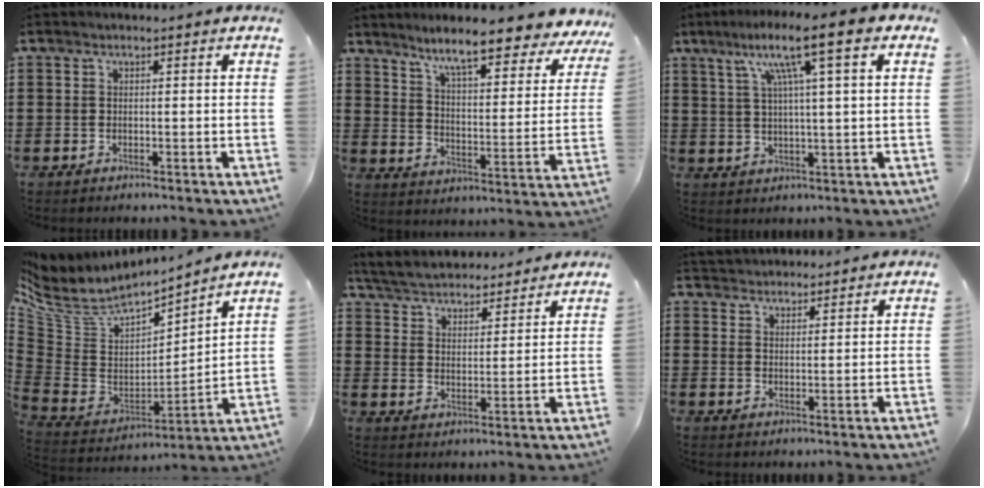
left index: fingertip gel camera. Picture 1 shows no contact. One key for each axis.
{"total": 8.9, "fx": 7.6, "fy": 0.0, "fz": 4.7, "tx": -0.103, "ty": -0.052, "tz": 0.122}
{"total": 10.5, "fx": 5.1, "fy": 0.7, "fz": 9.1, "tx": -0.188, "ty": 0.001, "tz": 0.081}
{"total": 5.5, "fx": 3.6, "fy": 2.8, "fz": 3.1, "tx": -0.089, "ty": -0.037, "tz": 0.057}
{"total": 4.9, "fx": 4.9, "fy": 0.5, "fz": 0.2, "tx": -0.030, "ty": -0.029, "tz": 0.085}
{"total": 3.0, "fx": 2.8, "fy": 0.8, "fz": -0.6, "tx": 0.001, "ty": -0.004, "tz": 0.055}